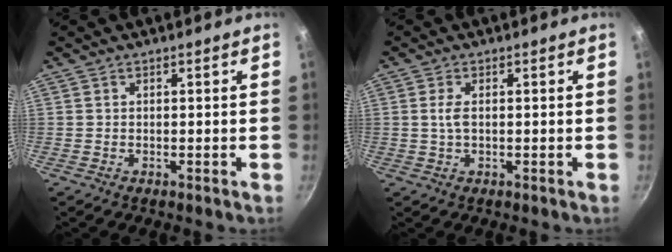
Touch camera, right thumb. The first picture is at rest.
{"total": 2.4, "force": [0.2, 1.1, 2.1], "torque": [-0.046, 0.001, 0.004]}